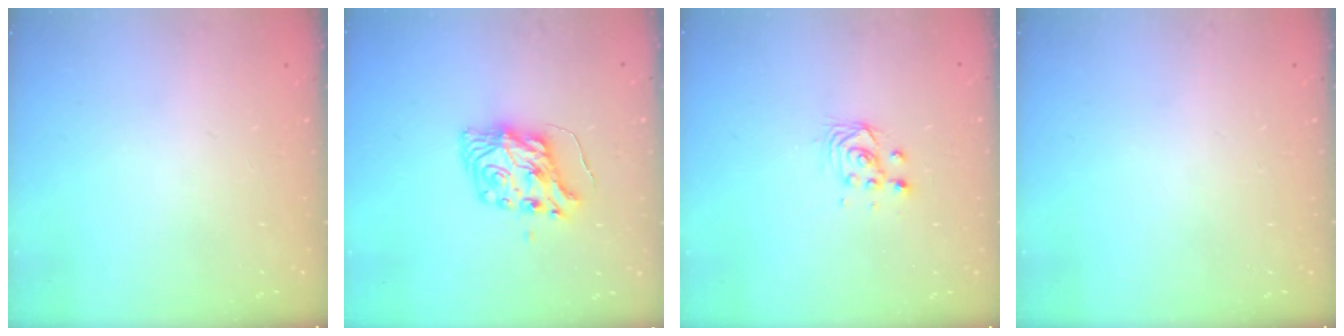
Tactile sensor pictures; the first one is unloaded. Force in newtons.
{"total": 8.4, "press": 8.3, "slide": 0.5}
{"total": 3.0, "press": 3.0, "slide": 0.1}
{"total": 0.0}